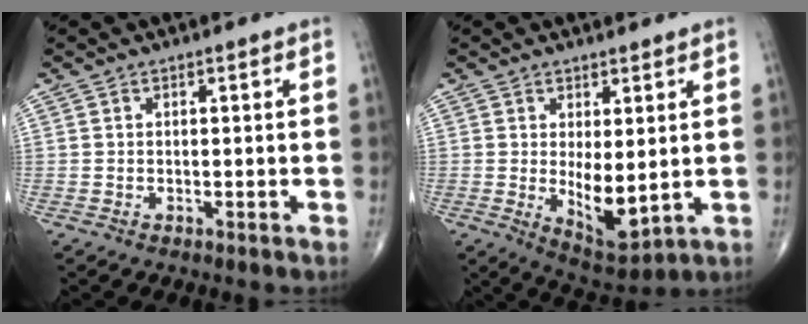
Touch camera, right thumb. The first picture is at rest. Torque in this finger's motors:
{"motor_torque": [2.38, 2.62, 1.11, -0.71, 0.12]}